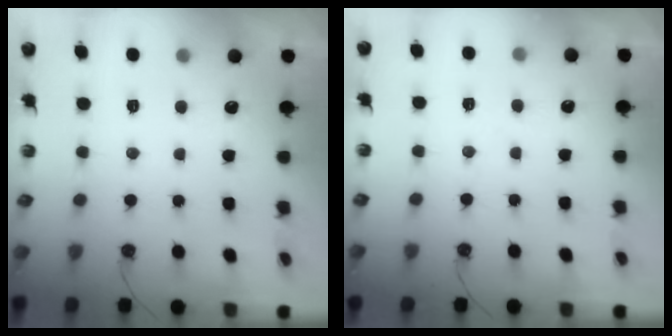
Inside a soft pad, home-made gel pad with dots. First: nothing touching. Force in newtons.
{"total": 3.5, "press": 3.5, "slide": 0.6}